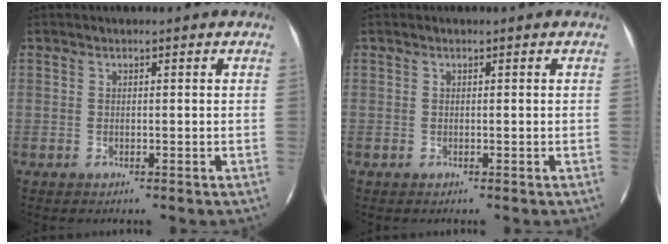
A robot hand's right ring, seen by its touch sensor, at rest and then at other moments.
{"total": 0.0}